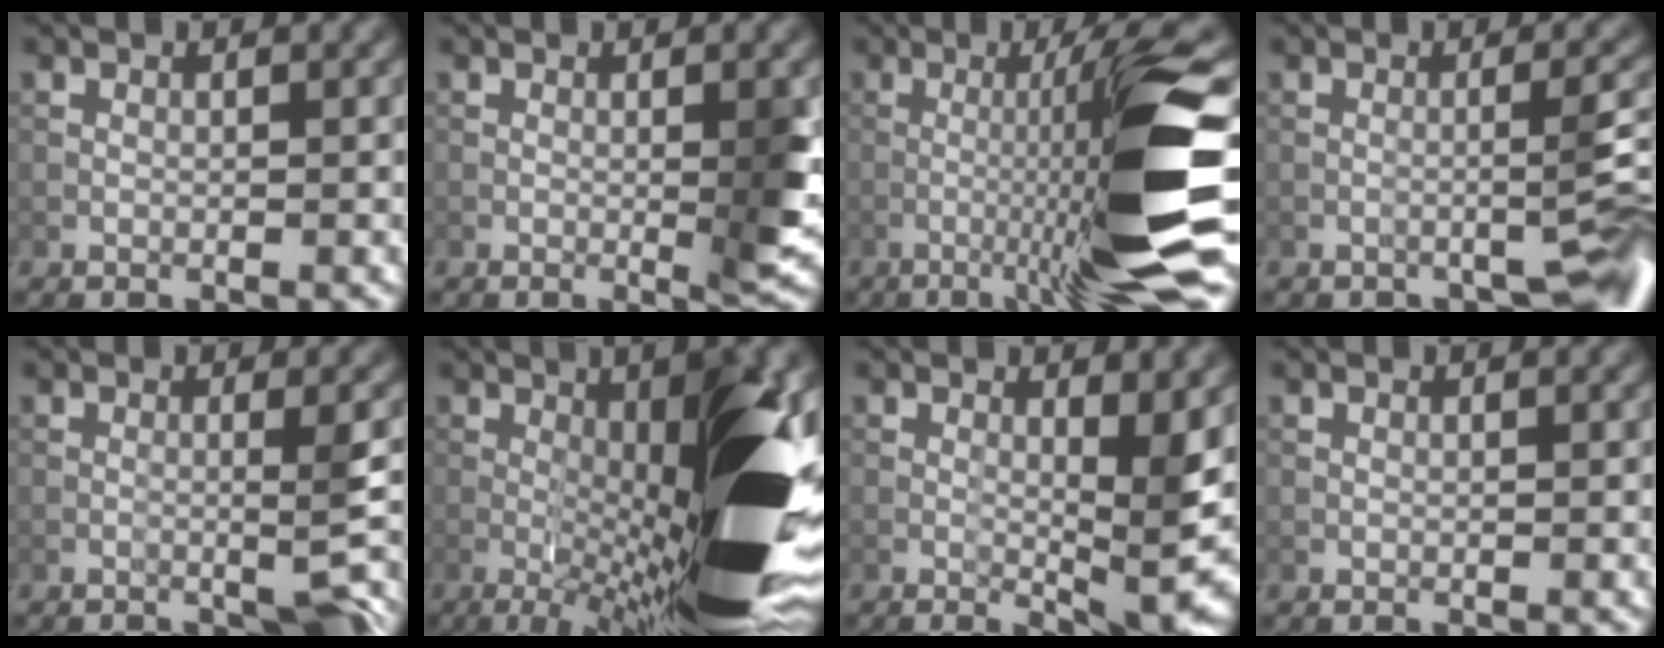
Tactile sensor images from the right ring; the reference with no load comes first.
{"total": 2.7, "force": [0.0, 0.3, 2.7], "torque": [-0.038, -0.006, 0.000]}
{"total": 11.1, "force": [-3.0, -0.1, 10.7], "torque": [-0.169, 0.022, -0.048]}
{"total": 4.8, "force": [-1.5, 1.1, 4.5], "torque": [-0.054, 0.008, -0.031]}
{"total": 3.7, "force": [-0.7, 0.7, 3.6], "torque": [-0.040, 0.007, -0.013]}
{"total": 16.2, "force": [-1.9, 3.2, 15.8], "torque": [-0.217, 0.015, -0.031]}
{"total": 6.6, "force": [0.5, 2.1, 6.3], "torque": [-0.087, -0.011, 0.010]}
{"total": 0.0}